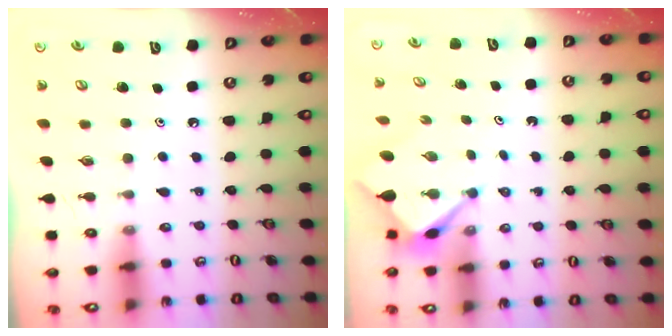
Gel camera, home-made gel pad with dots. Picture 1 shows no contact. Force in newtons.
{"total": 2.9, "press": 2.9, "slide": 0.2}